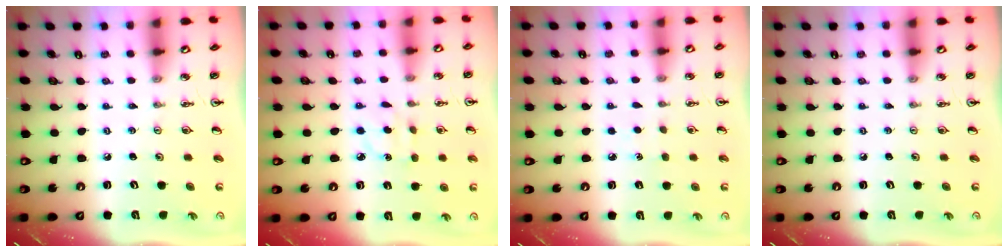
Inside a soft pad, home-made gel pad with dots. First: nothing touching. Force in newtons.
{"total": 5.1, "press": 5.1, "slide": 0.6}
{"total": 3.1, "press": 3.1, "slide": 0.3}
{"total": 0.0}